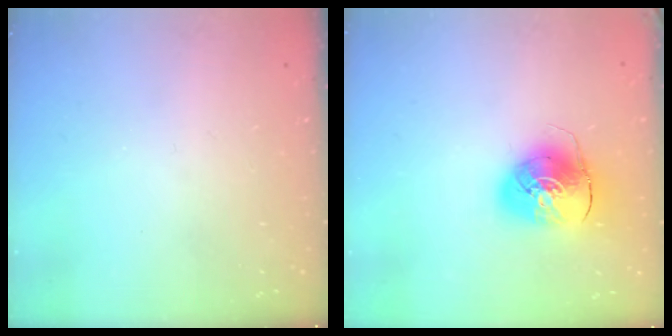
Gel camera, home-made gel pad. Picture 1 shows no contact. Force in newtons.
{"total": 10.4, "press": 10.3, "slide": 1.8}